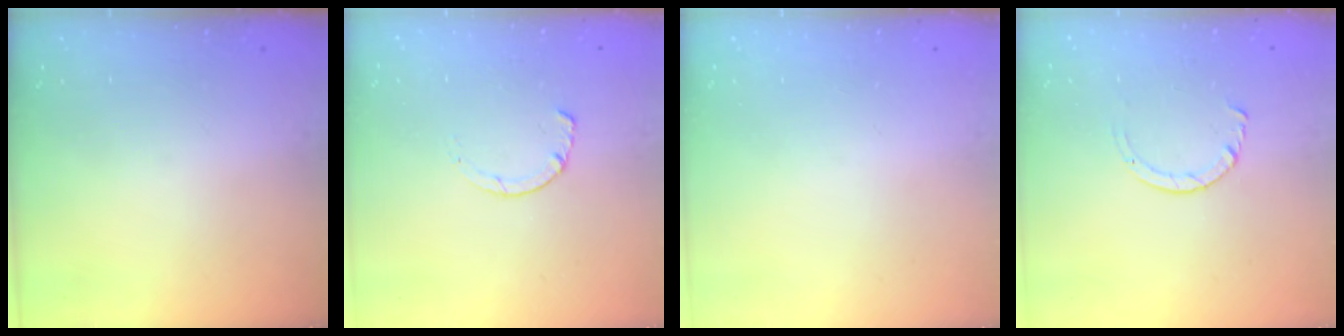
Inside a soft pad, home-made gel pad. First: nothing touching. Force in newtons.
{"total": 1.8, "press": 1.7, "slide": 0.3}
{"total": 0.0}
{"total": 2.9, "press": 2.8, "slide": 0.3}